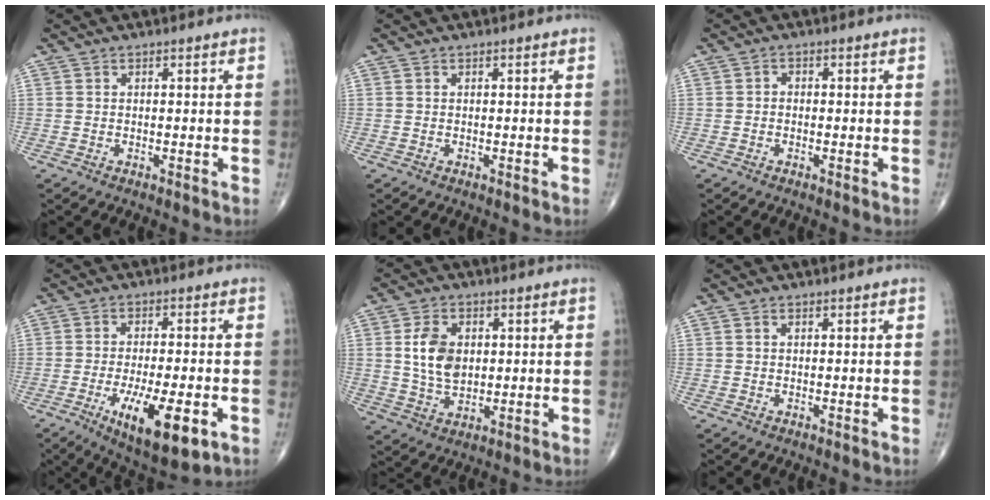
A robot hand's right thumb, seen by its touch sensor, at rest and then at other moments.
{"total": 0.0}
{"total": 1.1, "force": [-0.2, 0.9, 0.5], "torque": [-0.001, 0.004, -0.008]}
{"total": 13.6, "force": [-5.1, 4.3, 11.8], "torque": [-0.186, -0.008, -0.072]}
{"total": 8.6, "force": [1.5, 5.8, 6.2], "torque": [-0.102, -0.008, 0.032]}
{"total": 0.0}